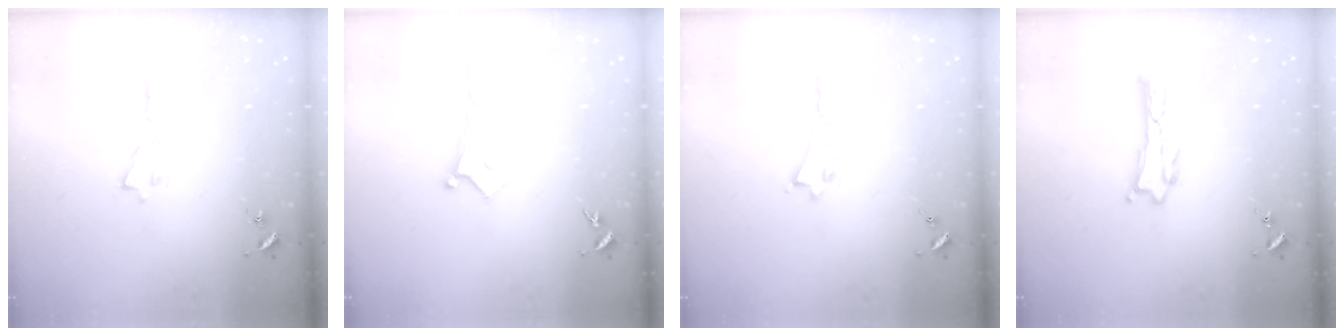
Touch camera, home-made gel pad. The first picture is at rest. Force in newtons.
{"total": 0.0}
{"total": 0.0}
{"total": 0.7, "press": 0.7, "slide": 0.2}